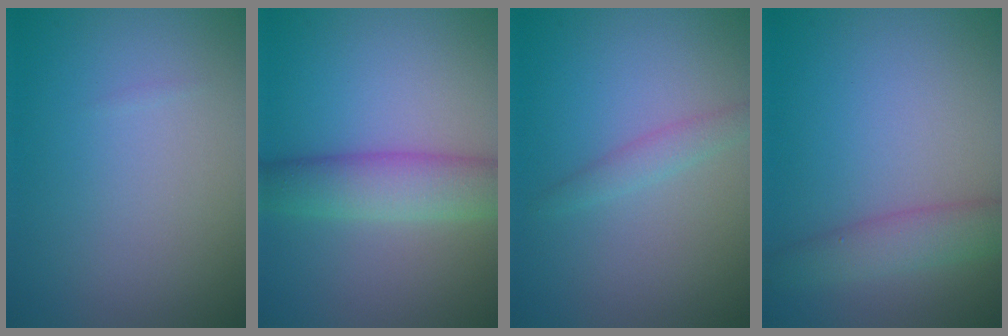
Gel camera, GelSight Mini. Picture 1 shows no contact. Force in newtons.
{"total": 4.7, "press": 4.7, "slide": 0.1}
{"total": 1.4, "press": 1.4, "slide": 0.1}
{"total": 3.1, "press": 3.1, "slide": 0.1}